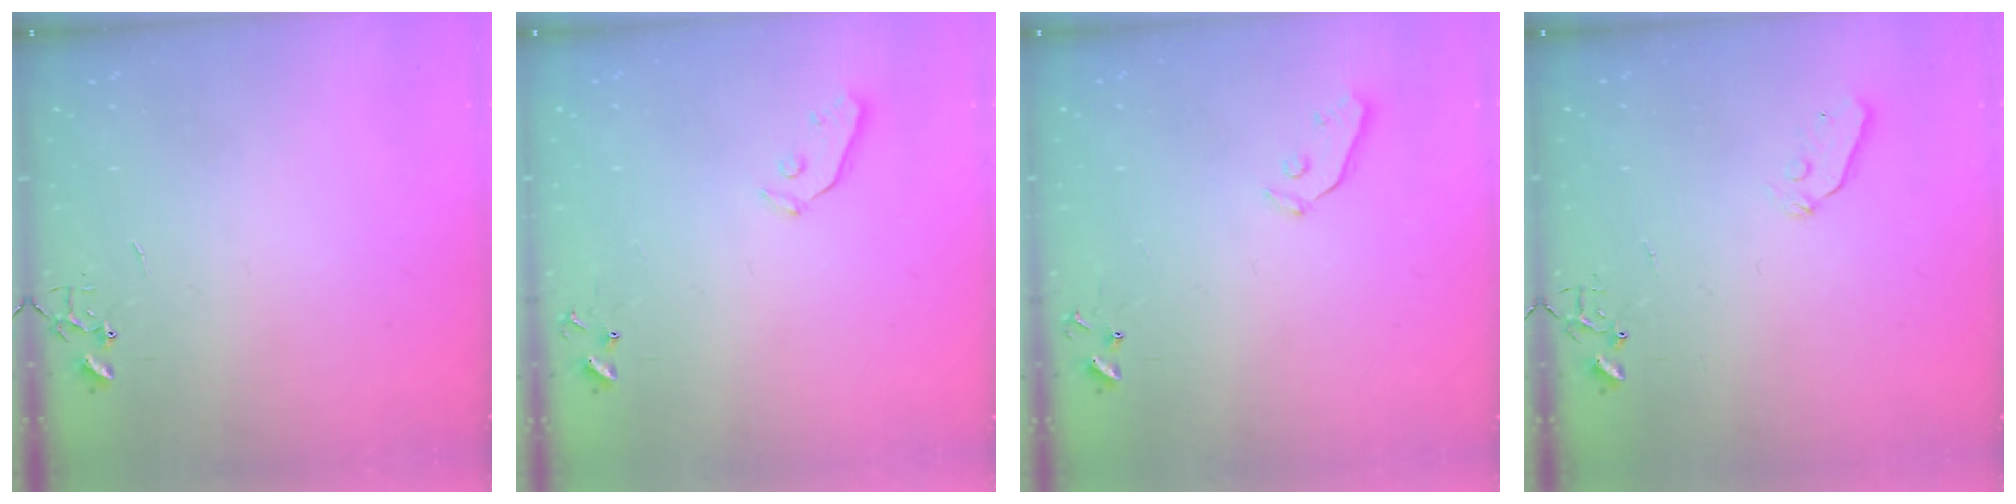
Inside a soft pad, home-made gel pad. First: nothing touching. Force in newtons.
{"total": 3.4, "press": 3.4, "slide": 0.5}
{"total": 3.4, "press": 3.4, "slide": 0.5}
{"total": 4.5, "press": 4.4, "slide": 0.7}